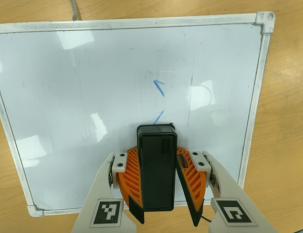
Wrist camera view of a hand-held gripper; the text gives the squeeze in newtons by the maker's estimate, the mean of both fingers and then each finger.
{"total": 8.2, "left": 8.1, "right": 8.3}